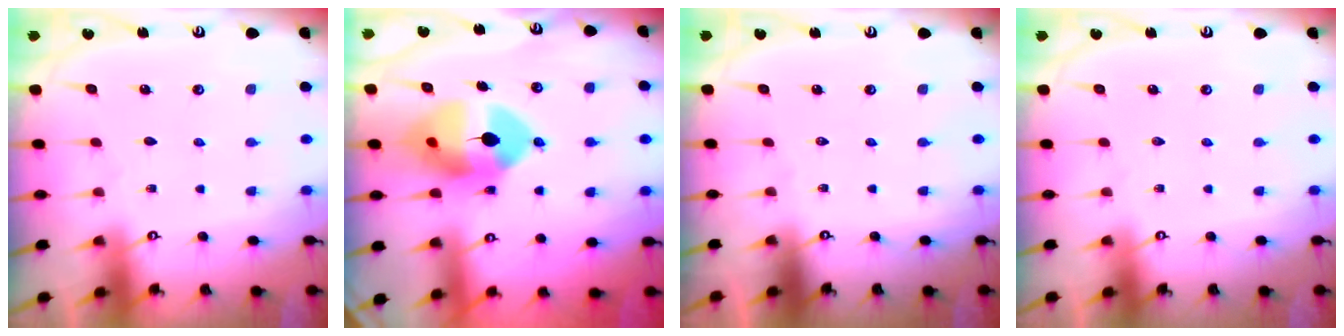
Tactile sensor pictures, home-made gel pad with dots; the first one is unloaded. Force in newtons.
{"total": 12.2, "press": 12.1, "slide": 1.7}
{"total": 0.0}
{"total": 0.0}